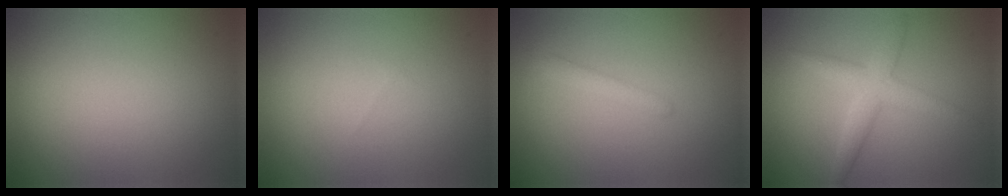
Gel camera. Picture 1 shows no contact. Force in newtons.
{"total": 0.0}
{"total": 1.4, "press": 1.4, "slide": 0.0}
{"total": 3.2, "press": 3.2, "slide": 0.0}